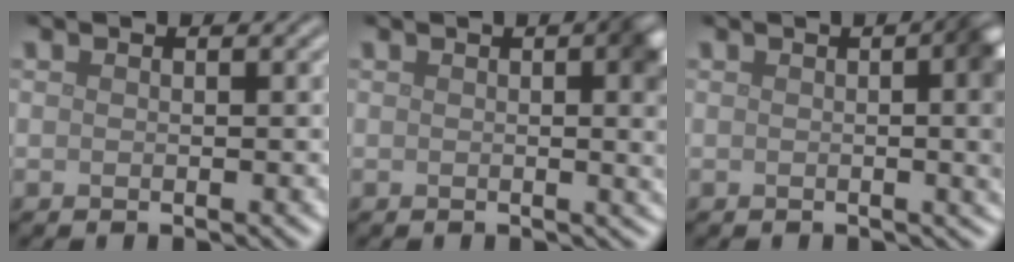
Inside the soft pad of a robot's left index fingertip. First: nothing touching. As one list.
[{"total": 5.4, "force": [0.7, 1.8, 5.0], "torque": [-0.044, 0.005, 0.009]}, {"total": 7.1, "force": [0.5, 2.7, 6.5], "torque": [-0.045, 0.009, 0.000]}]